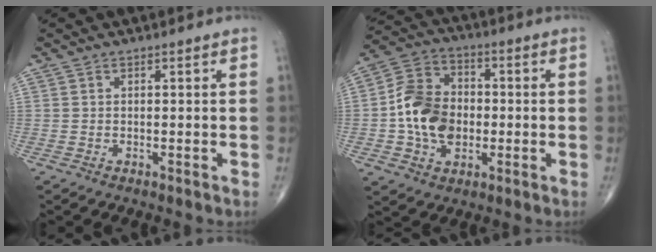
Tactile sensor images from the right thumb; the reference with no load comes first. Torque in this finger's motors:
{"motor_torque": [1.26, 1.21, 1.06, -0.21, 0.11]}